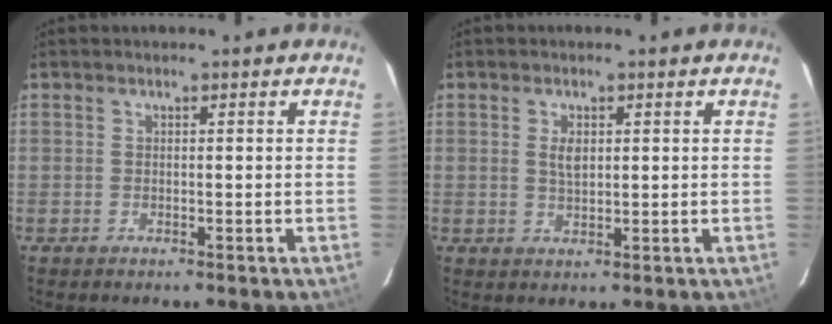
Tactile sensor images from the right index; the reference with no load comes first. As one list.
[{"total": 2.8, "force": [0.8, 1.5, 2.2], "torque": [-0.040, 0.002, 0.015]}]